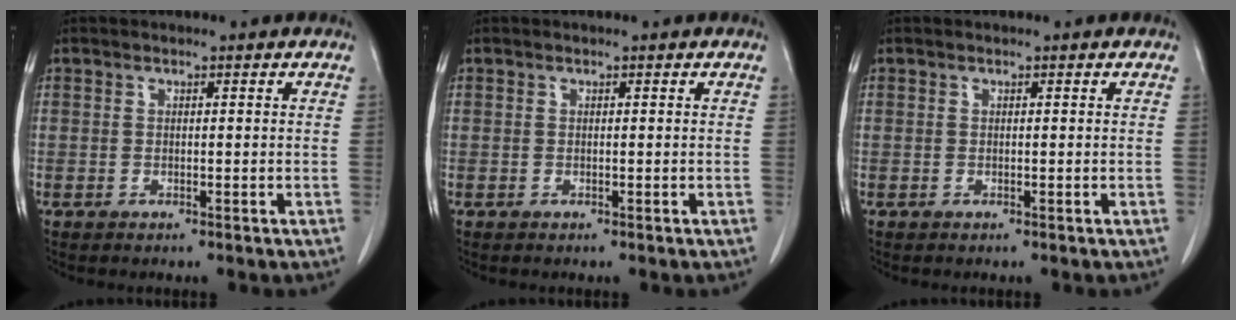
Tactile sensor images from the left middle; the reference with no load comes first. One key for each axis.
{"total": 0.0}
{"total": 0.0}